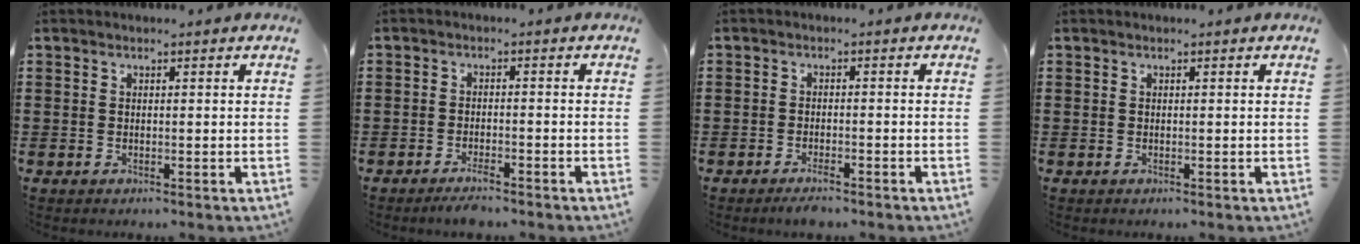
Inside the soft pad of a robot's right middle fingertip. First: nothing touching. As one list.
[{"total": 2.2, "force": [-2.1, 0.2, 0.8], "torque": [-0.025, -0.004, -0.042]}, {"total": 1.7, "force": [-1.6, 0.2, 0.6], "torque": [-0.023, -0.005, -0.032]}, {"total": 0.0}]